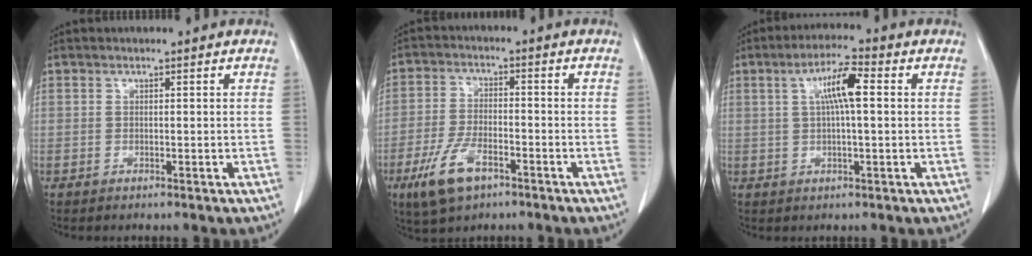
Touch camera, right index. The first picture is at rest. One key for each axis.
{"total": 8.1, "fx": -4.6, "fy": 3.4, "fz": 5.8, "tx": -0.129, "ty": -0.006, "tz": -0.081}
{"total": 6.6, "fx": 1.4, "fy": 0.8, "fz": 6.3, "tx": -0.115, "ty": 0.015, "tz": 0.024}